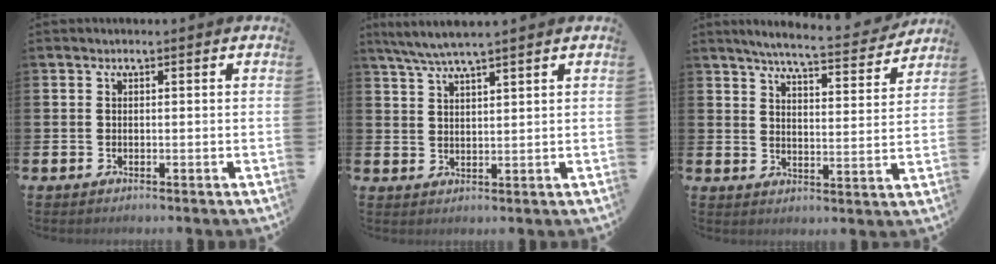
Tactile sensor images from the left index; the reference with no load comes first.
{"total": 4.7, "force": [4.3, -0.1, 2.0], "torque": [-0.057, -0.010, 0.078]}
{"total": 6.3, "force": [5.9, 0.1, 2.2], "torque": [-0.047, -0.041, 0.096]}